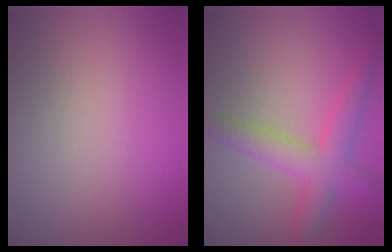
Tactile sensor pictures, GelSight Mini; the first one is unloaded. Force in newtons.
{"total": 4.5, "press": 4.5, "slide": 0.1}